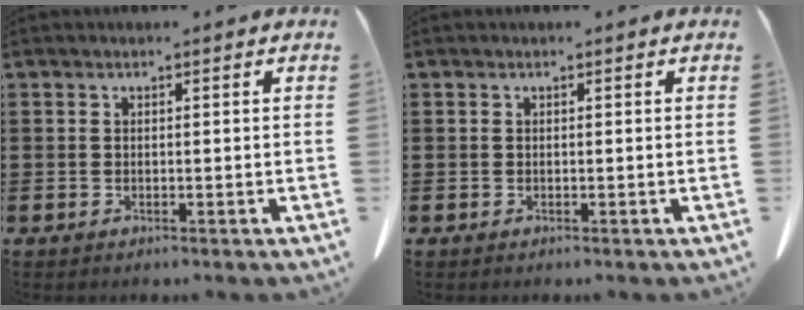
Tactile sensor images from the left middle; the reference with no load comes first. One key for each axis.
{"total": 0.0}